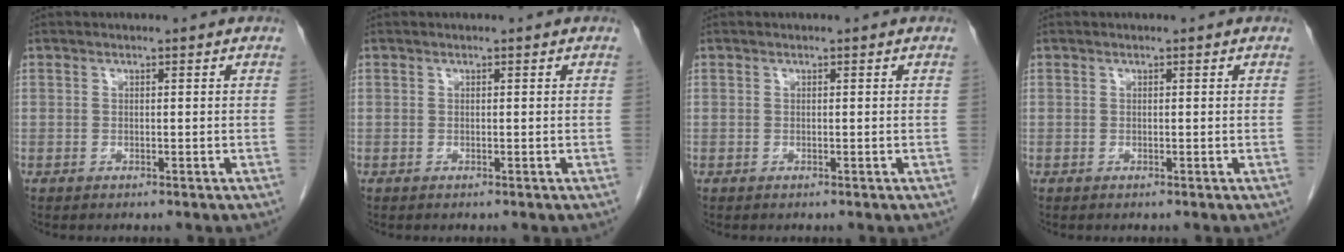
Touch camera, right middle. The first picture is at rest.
{"total": 0.0}
{"total": 0.0}
{"total": 0.0}